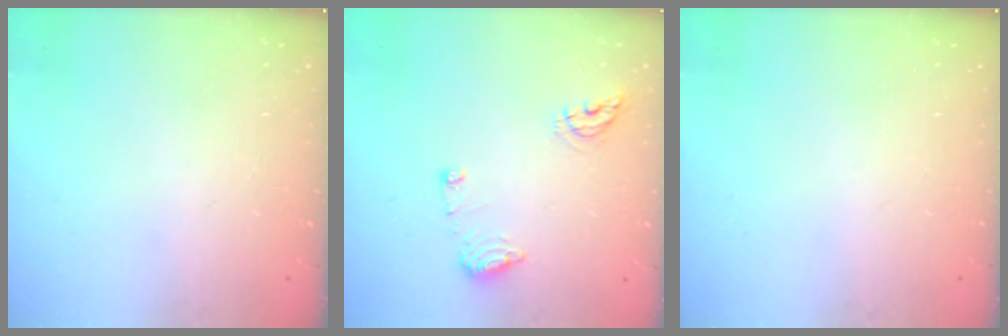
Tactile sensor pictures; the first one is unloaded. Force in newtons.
{"total": 8.1, "press": 8.1, "slide": 0.9}
{"total": 0.0}